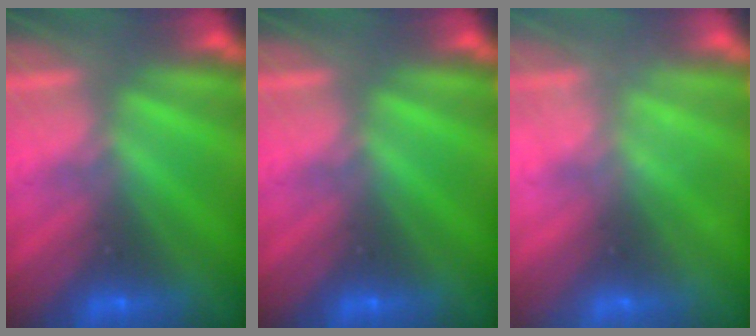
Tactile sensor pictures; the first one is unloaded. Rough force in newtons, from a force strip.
{"total": 0.0}
{"total": 2.2}